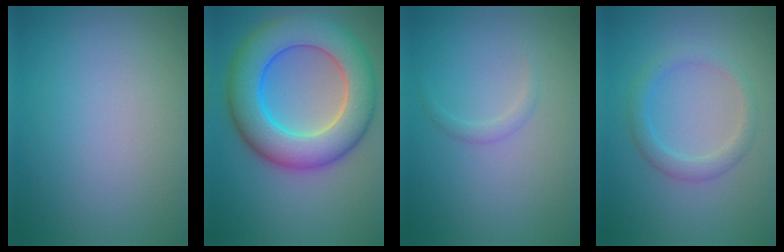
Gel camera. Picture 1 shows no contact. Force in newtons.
{"total": 10.5, "press": 10.5, "slide": 0.1}
{"total": 0.9, "press": 0.9, "slide": 0.0}
{"total": 2.3, "press": 2.3, "slide": 0.1}